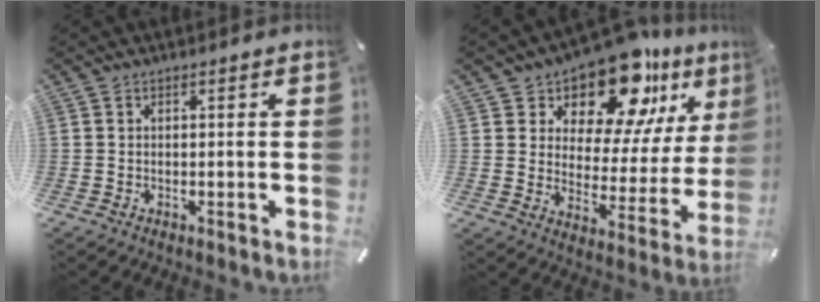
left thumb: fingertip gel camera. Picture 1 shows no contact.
{"total": 15.5, "force": [12.7, 6.9, 5.8], "torque": [-0.097, -0.116, 0.218]}